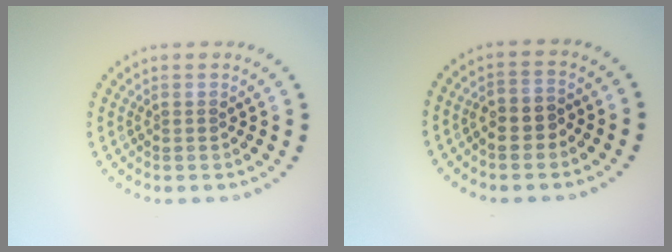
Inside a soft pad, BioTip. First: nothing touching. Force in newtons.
{"total": 2.4, "press": 2.3, "slide": 0.7}